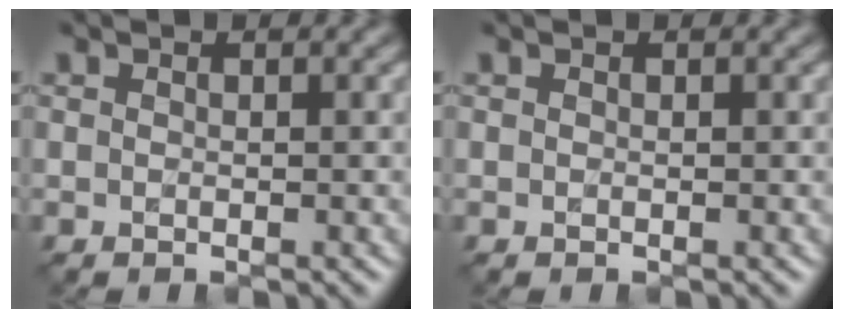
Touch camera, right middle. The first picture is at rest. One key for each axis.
{"total": 0.0}